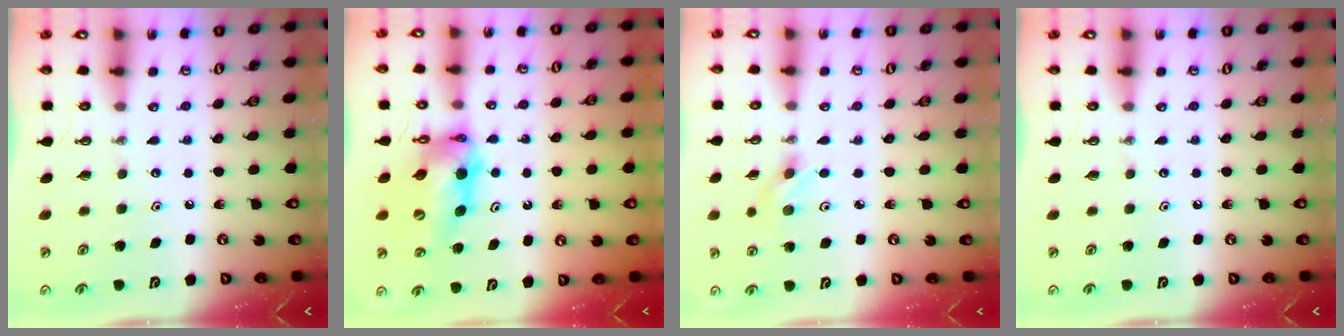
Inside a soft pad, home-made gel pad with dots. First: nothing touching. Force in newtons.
{"total": 11.6, "press": 11.6, "slide": 1.1}
{"total": 2.9, "press": 2.6, "slide": 1.4}
{"total": 0.0}